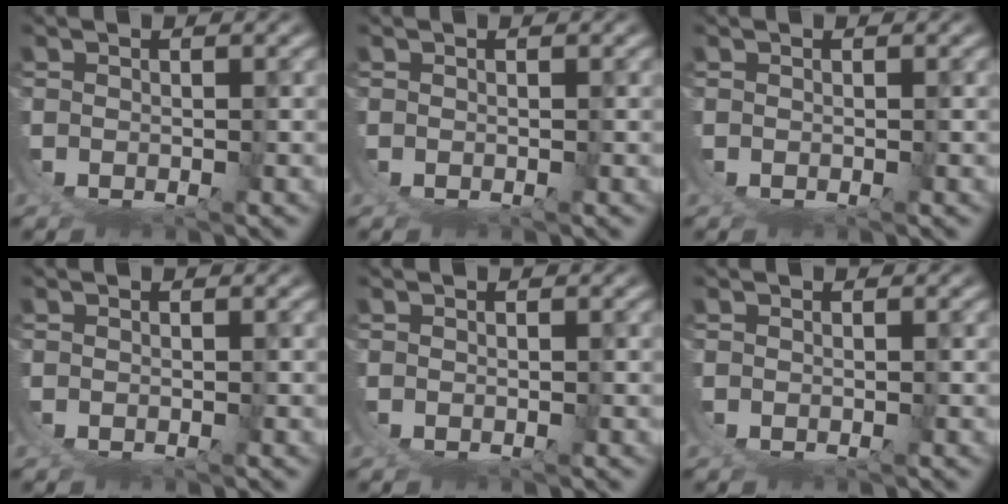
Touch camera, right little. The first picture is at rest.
{"total": 0.0}
{"total": 0.0}
{"total": 0.0}
{"total": 0.0}
{"total": 0.0}